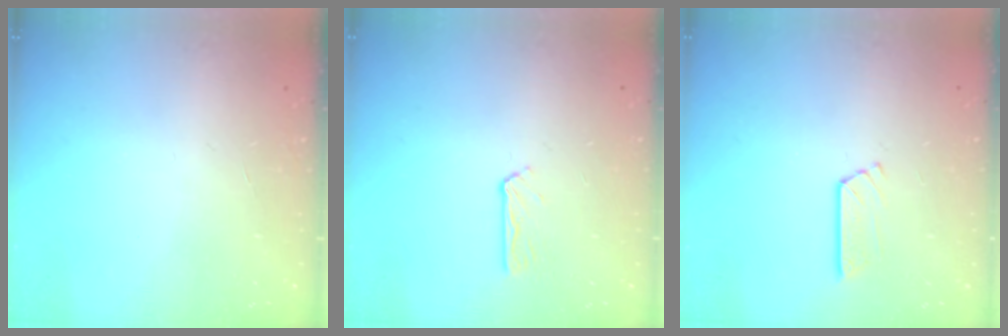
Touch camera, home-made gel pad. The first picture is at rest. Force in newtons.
{"total": 2.7, "press": 2.7, "slide": 0.2}
{"total": 3.3, "press": 3.3, "slide": 0.3}